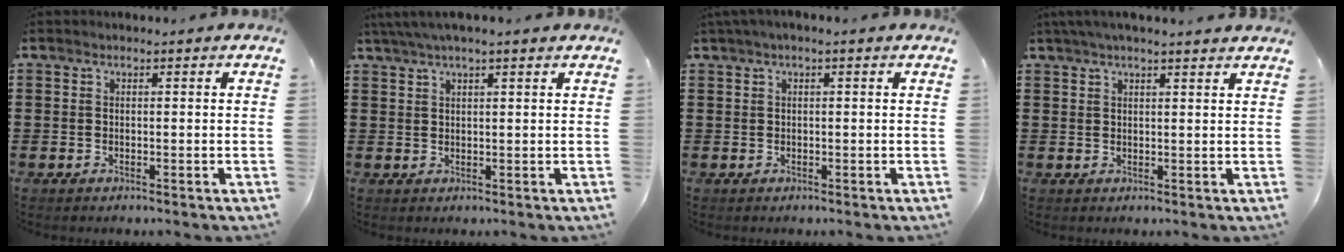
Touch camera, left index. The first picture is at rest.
{"total": 3.0, "force": [2.1, 0.3, 2.0], "torque": [-0.043, 0.006, 0.039]}
{"total": 1.0, "force": [0.2, 0.1, 1.0], "torque": [-0.016, -0.001, 0.004]}
{"total": 2.6, "force": [2.3, -0.1, 1.2], "torque": [-0.030, 0.002, 0.043]}